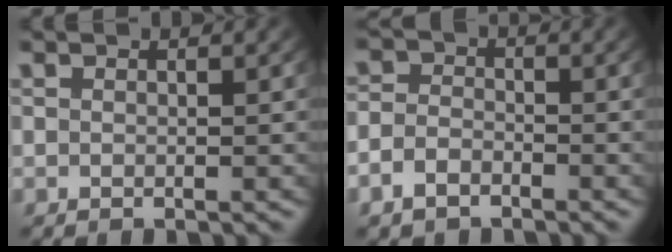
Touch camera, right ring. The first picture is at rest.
{"total": 3.4, "force": [-2.2, 2.4, 0.9], "torque": [-0.030, -0.017, -0.035]}